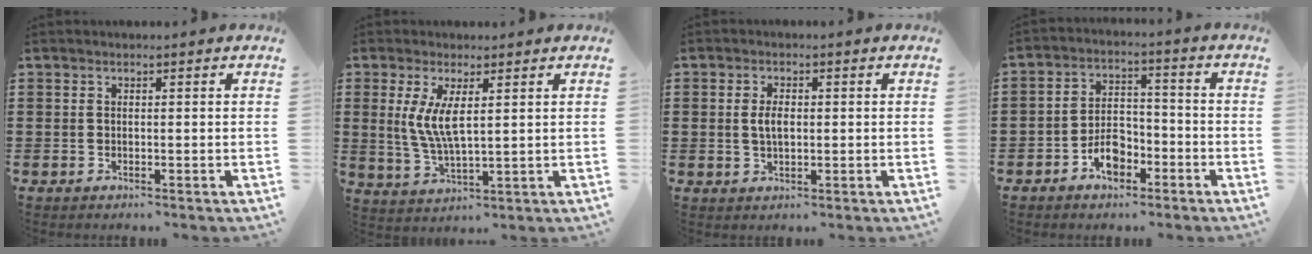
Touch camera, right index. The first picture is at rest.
{"total": 5.8, "force": [1.5, 1.8, 5.3], "torque": [-0.117, -0.002, 0.024]}
{"total": 2.9, "force": [0.1, 1.5, 2.5], "torque": [-0.059, 0.004, -0.002]}
{"total": 5.7, "force": [-3.2, 3.5, 3.2], "torque": [-0.052, 0.007, -0.060]}